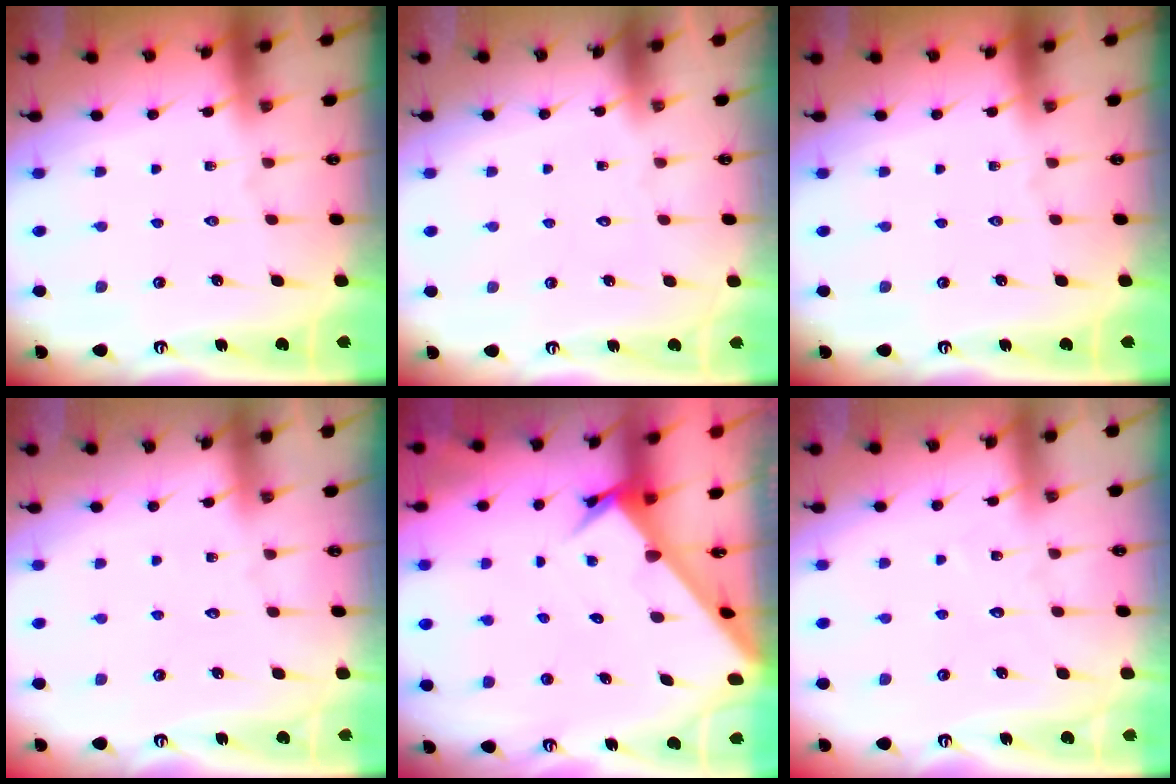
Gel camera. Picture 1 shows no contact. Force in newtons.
{"total": 1.6, "press": 1.6, "slide": 0.1}
{"total": 0.0}
{"total": 2.4, "press": 2.4, "slide": 0.3}
{"total": 3.0, "press": 3.0, "slide": 0.3}
{"total": 3.8, "press": 3.8, "slide": 0.3}